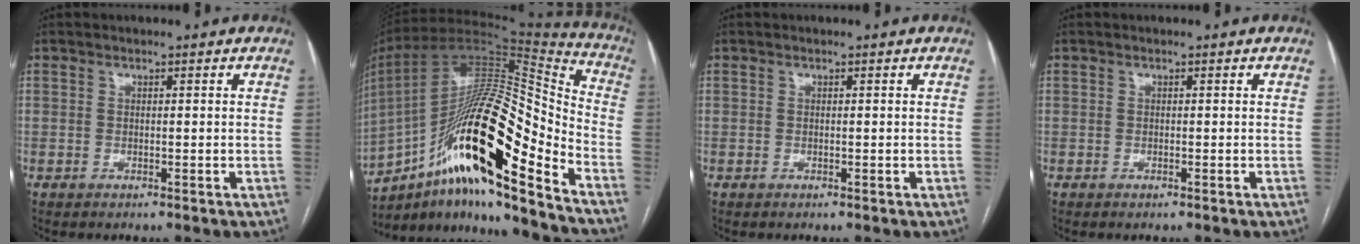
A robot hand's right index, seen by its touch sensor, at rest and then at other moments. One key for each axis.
{"total": 27.3, "fx": -14.3, "fy": 4.3, "fz": 22.8, "tx": -0.396, "ty": 0.006, "tz": -0.246}
{"total": 0.0}
{"total": 0.0}